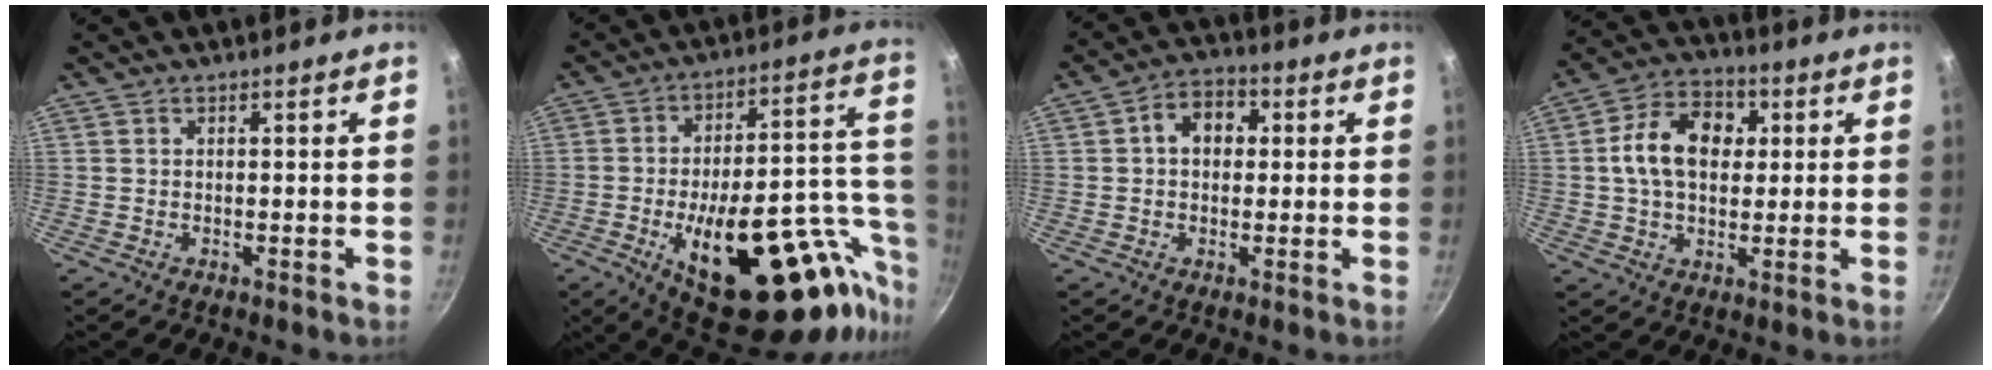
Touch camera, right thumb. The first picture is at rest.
{"total": 29.9, "force": [-12.1, 12.7, 24.2], "torque": [-0.276, 0.045, -0.165]}
{"total": 7.2, "force": [1.2, 5.4, 4.6], "torque": [-0.041, 0.015, 0.007]}
{"total": 12.7, "force": [2.0, 9.0, 8.7], "torque": [-0.120, 0.016, 0.019]}